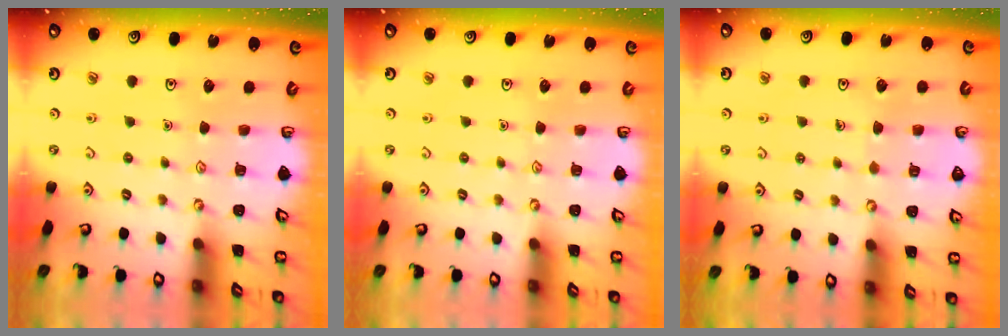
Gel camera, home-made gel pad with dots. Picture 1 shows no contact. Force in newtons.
{"total": 0.0}
{"total": 2.5, "press": 2.5, "slide": 0.2}